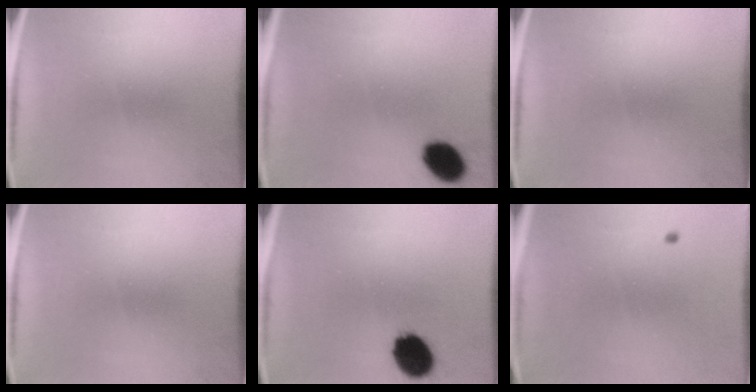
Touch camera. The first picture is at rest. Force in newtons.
{"total": 8.3}
{"total": 0.0}
{"total": 0.0}
{"total": 11.2}
{"total": 0.6}